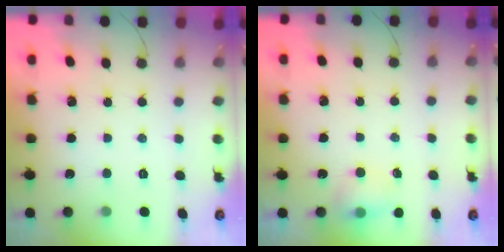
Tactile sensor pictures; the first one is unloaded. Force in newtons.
{"total": 6.5, "press": 4.5, "slide": 4.7}